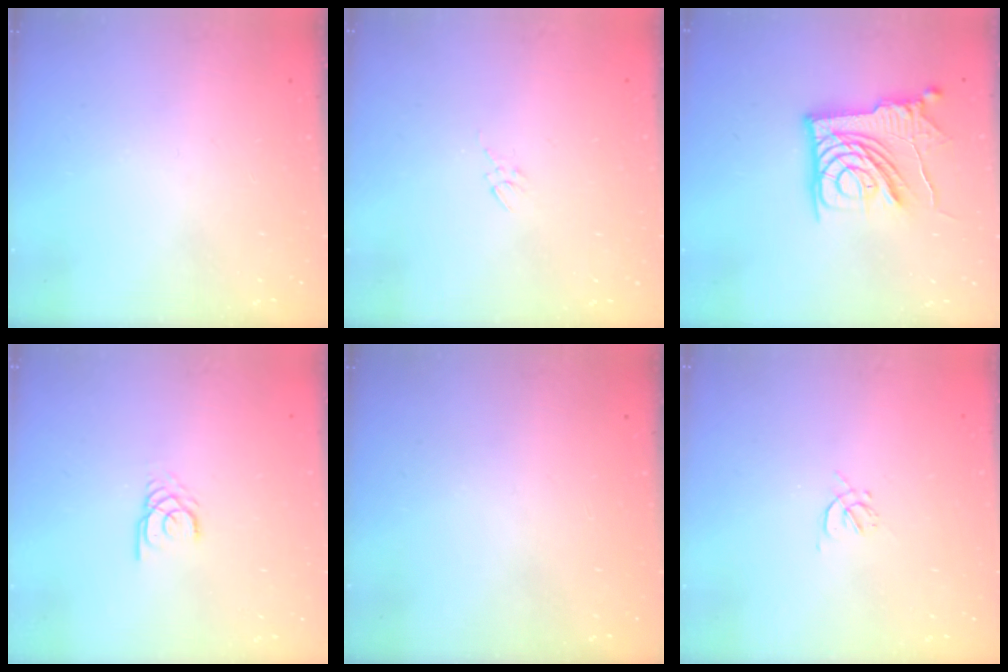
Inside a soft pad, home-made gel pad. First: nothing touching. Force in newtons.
{"total": 2.7, "press": 2.7, "slide": 0.5}
{"total": 14.2, "press": 14.1, "slide": 1.1}
{"total": 2.1, "press": 2.1, "slide": 0.0}
{"total": 0.0}
{"total": 1.2, "press": 1.2, "slide": 0.4}